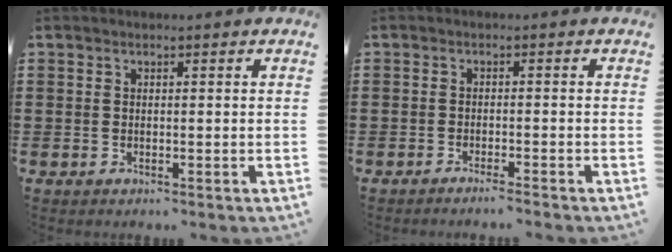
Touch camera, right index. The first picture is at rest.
{"total": 1.6, "force": [-1.5, -0.3, 0.4], "torque": [-0.007, 0.000, -0.029]}